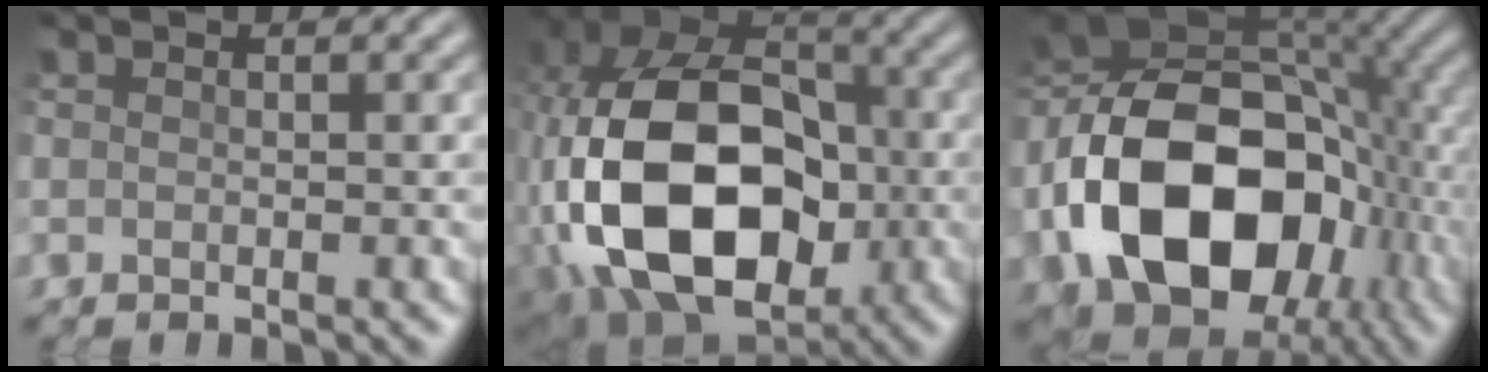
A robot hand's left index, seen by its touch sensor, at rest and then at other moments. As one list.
[{"total": 17.8, "force": [-2.7, 12.0, 12.9], "torque": [-0.274, -0.014, -0.041]}, {"total": 17.2, "force": [-4.4, 11.4, 12.1], "torque": [-0.255, -0.013, -0.072]}]